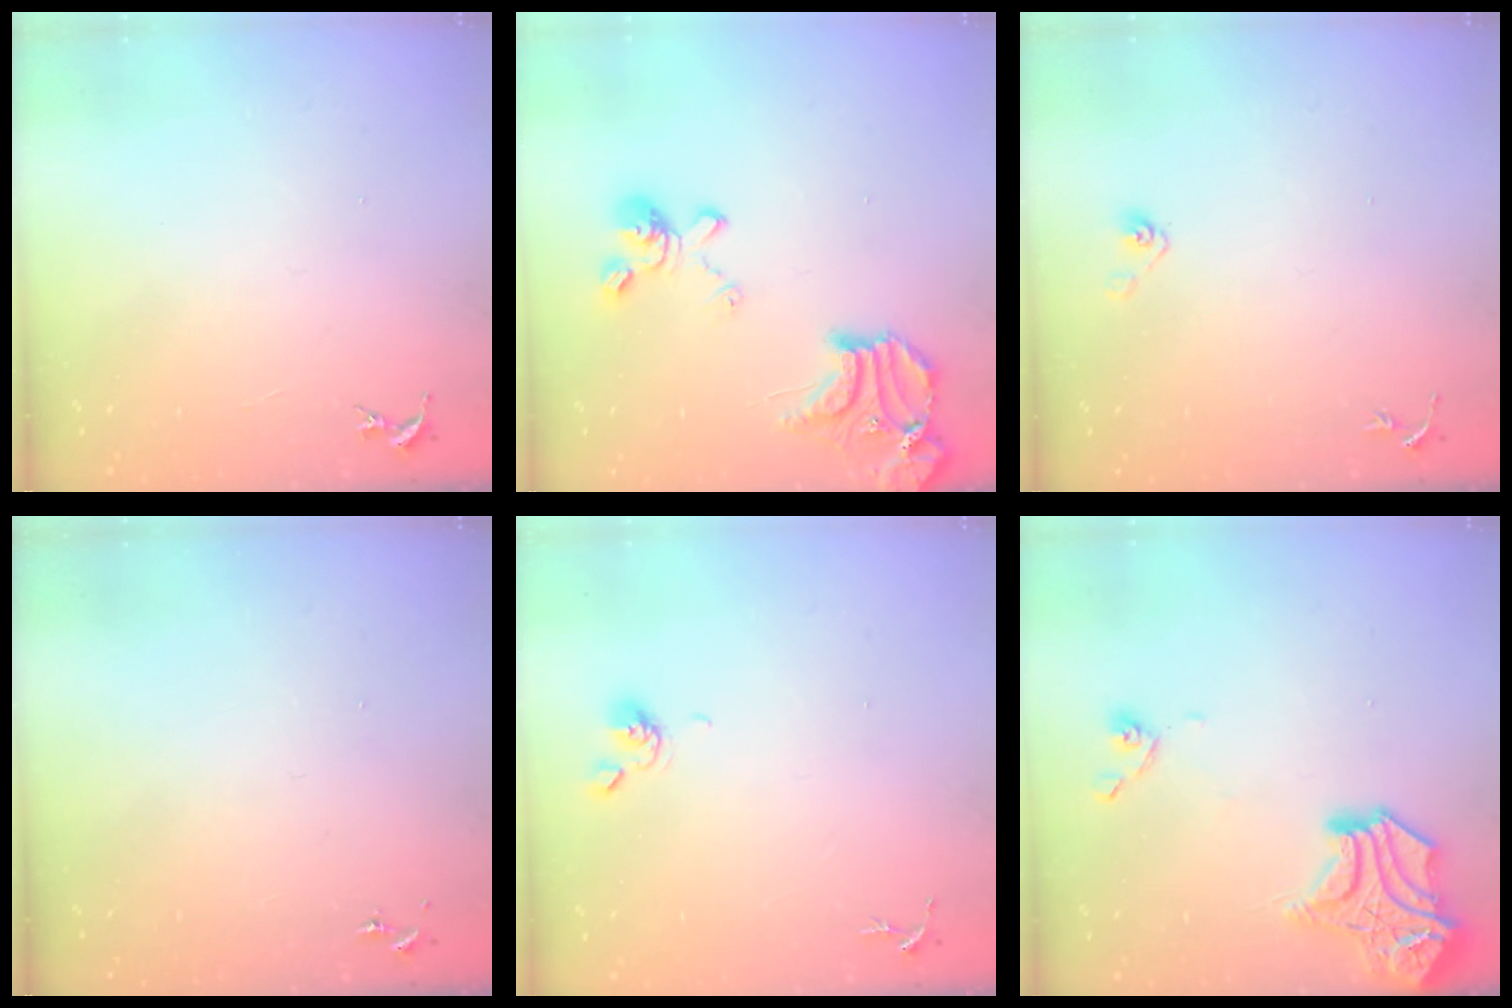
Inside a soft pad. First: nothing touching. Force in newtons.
{"total": 19.3, "press": 19.2, "slide": 2.2}
{"total": 4.0, "press": 3.3, "slide": 2.2}
{"total": 0.0}
{"total": 4.7, "press": 4.7, "slide": 0.7}
{"total": 17.1, "press": 17.0, "slide": 1.5}